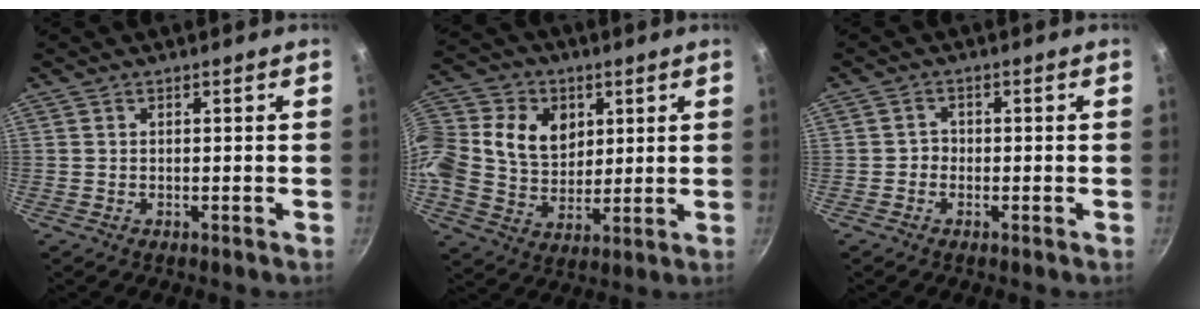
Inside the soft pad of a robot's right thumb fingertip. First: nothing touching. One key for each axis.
{"total": 22.9, "fx": 5.4, "fy": 18.3, "fz": 12.7, "tx": -0.285, "ty": 0.038, "tz": 0.097}
{"total": 1.6, "fx": -0.7, "fy": 1.3, "fz": 0.4, "tx": 0.002, "ty": 0.008, "tz": -0.015}